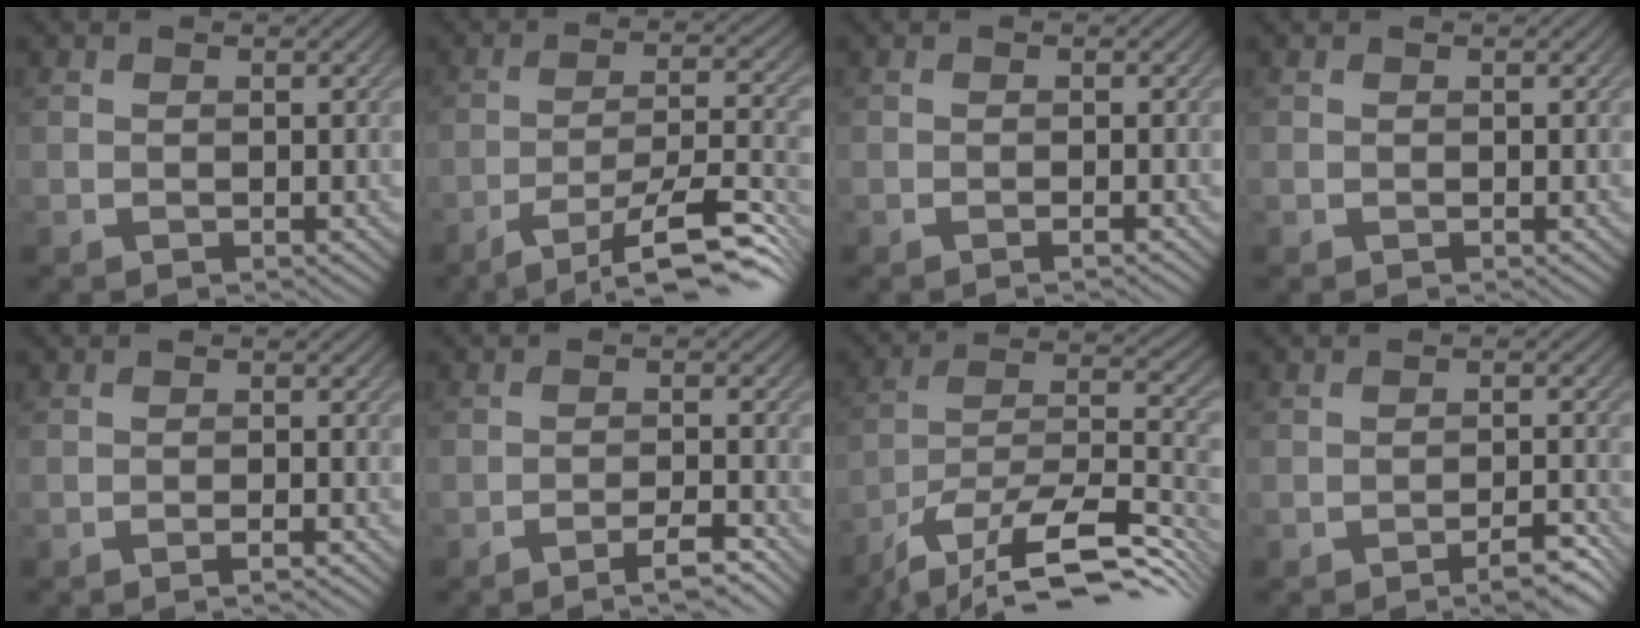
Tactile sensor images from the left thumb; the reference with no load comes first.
{"total": 12.2, "force": [-8.5, 2.5, 8.3], "torque": [-0.152, 0.003, -0.134]}
{"total": 0.9, "force": [-0.6, 0.1, 0.7], "torque": [-0.010, 0.002, -0.015]}
{"total": 0.0}
{"total": 1.6, "force": [-1.1, 0.2, 1.2], "torque": [-0.013, 0.005, -0.026]}
{"total": 4.3, "force": [-3.2, 0.5, 2.8], "torque": [-0.041, 0.013, -0.060]}
{"total": 17.1, "force": [-12.6, 5.1, 10.3], "torque": [-0.204, -0.016, -0.206]}
{"total": 3.6, "force": [-2.7, 0.6, 2.4], "torque": [-0.035, 0.005, -0.039]}